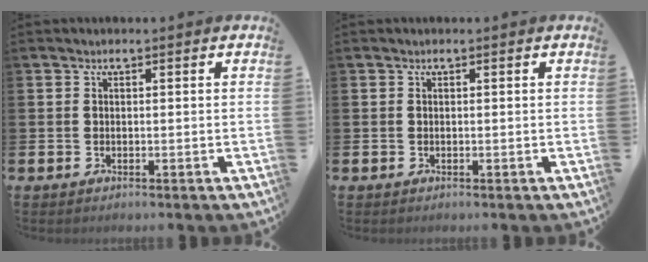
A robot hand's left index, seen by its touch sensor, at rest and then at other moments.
{"total": 0.0}